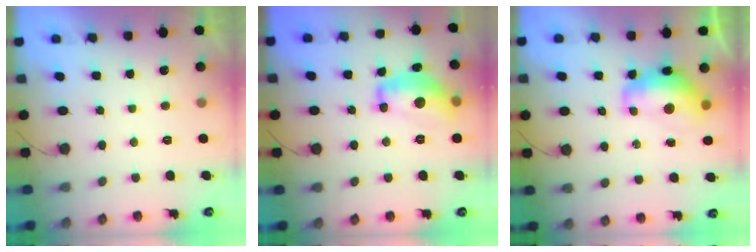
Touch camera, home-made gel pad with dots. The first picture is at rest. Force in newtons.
{"total": 16.0, "press": 16.0, "slide": 0.7}
{"total": 11.9, "press": 11.8, "slide": 1.4}